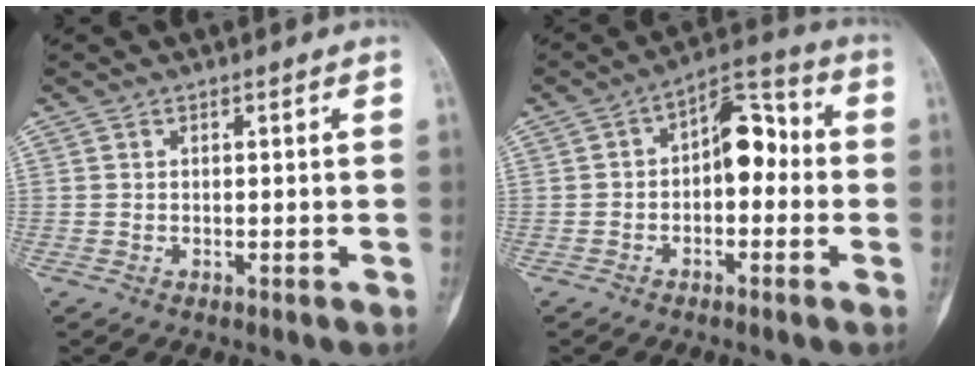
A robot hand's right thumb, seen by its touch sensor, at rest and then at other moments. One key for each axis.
{"total": 9.8, "fx": -0.5, "fy": 5.8, "fz": 7.9, "tx": -0.086, "ty": 0.039, "tz": -0.021}